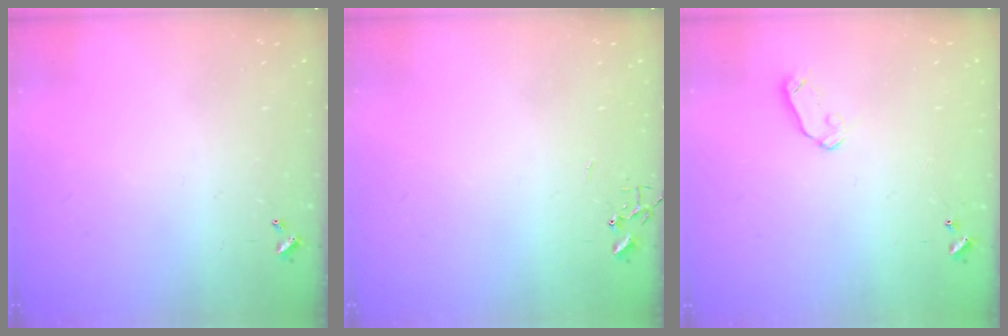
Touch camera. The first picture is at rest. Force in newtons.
{"total": 0.0}
{"total": 6.4, "press": 6.3, "slide": 1.0}